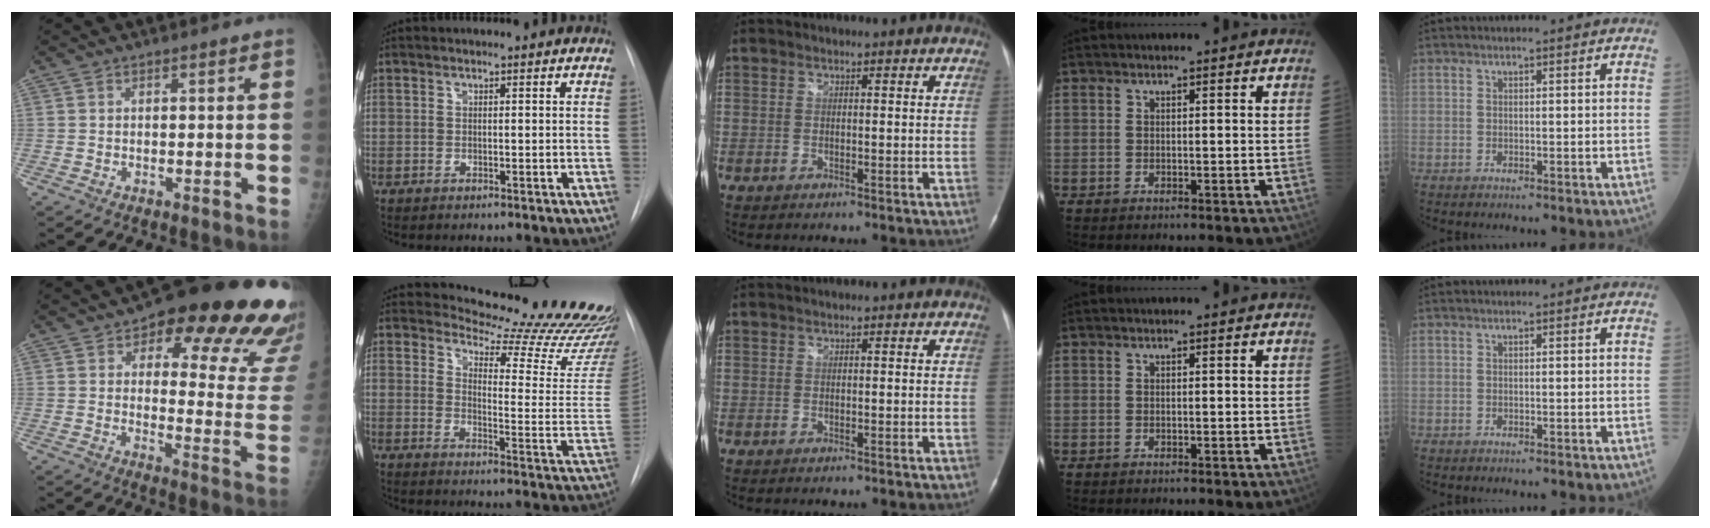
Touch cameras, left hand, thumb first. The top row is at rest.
{"thumb": {"total": 22.6, "force": [14.3, 8.5, 15.2], "torque": [-0.134, -0.075, 0.170]}, "index": {"total": 21.4, "force": [20.5, 2.5, 5.8], "torque": [-0.076, -0.140, 0.232]}}